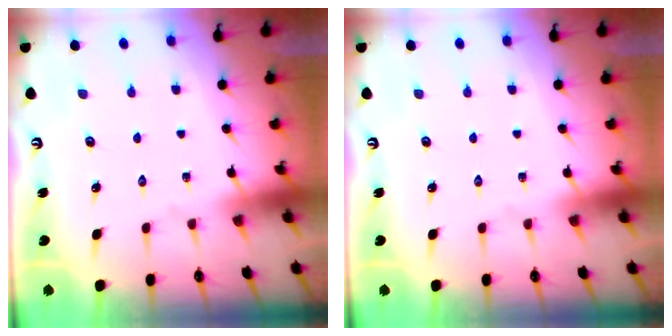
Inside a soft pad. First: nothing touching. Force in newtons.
{"total": 0.0}